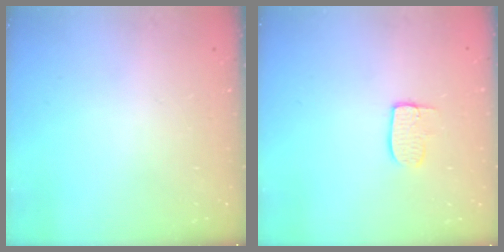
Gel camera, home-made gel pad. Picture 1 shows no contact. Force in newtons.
{"total": 7.2, "press": 7.1, "slide": 0.4}